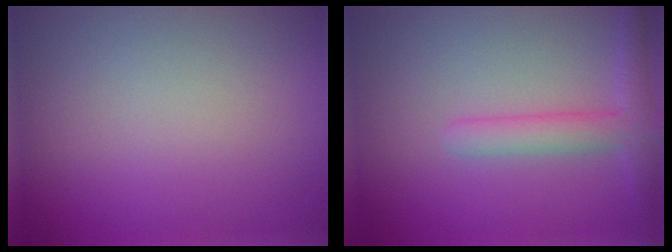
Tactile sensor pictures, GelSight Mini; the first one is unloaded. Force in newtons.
{"total": 3.0, "press": 3.0, "slide": 0.2}